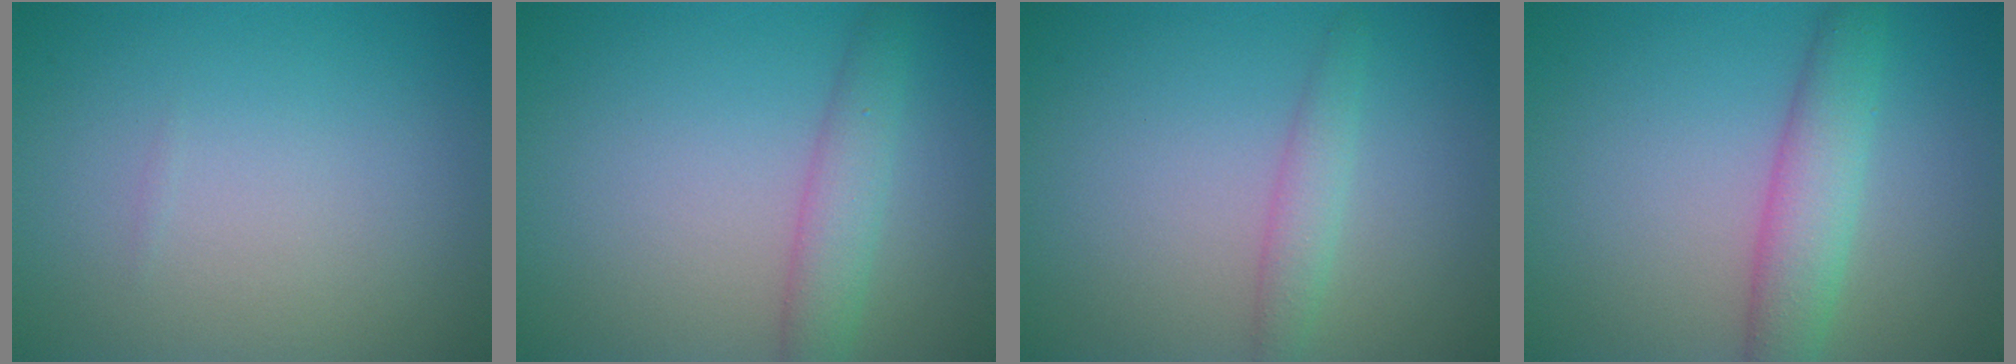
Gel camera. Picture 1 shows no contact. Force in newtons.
{"total": 2.9, "press": 2.9, "slide": 0.1}
{"total": 1.8, "press": 1.8, "slide": 0.1}
{"total": 4.1, "press": 4.1, "slide": 0.1}